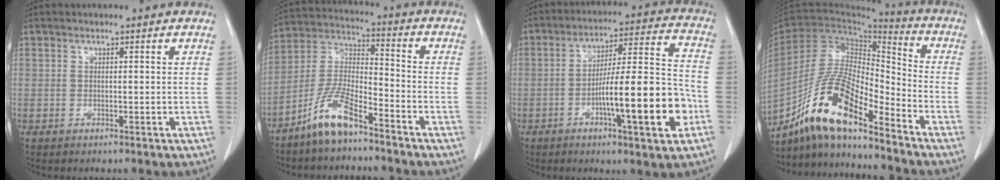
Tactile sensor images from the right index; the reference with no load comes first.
{"total": 9.6, "force": [-7.0, 2.1, 6.2], "torque": [-0.141, 0.000, -0.140]}
{"total": 16.0, "force": [-5.3, 1.5, 15.1], "torque": [-0.238, 0.010, -0.079]}
{"total": 15.1, "force": [-11.1, 2.9, 9.7], "torque": [-0.190, 0.008, -0.202]}